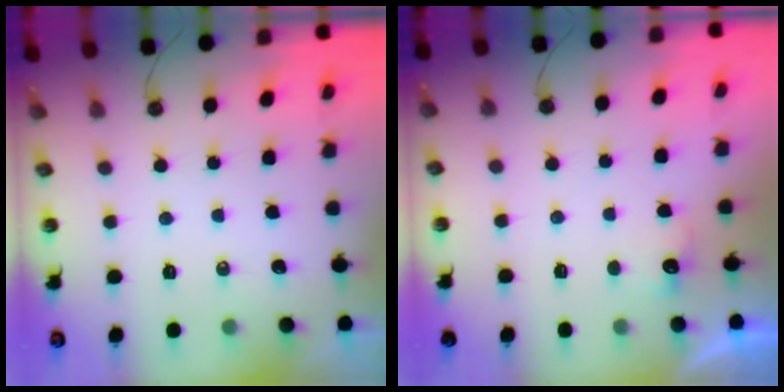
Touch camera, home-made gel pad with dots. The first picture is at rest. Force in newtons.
{"total": 3.9, "press": 3.8, "slide": 0.8}